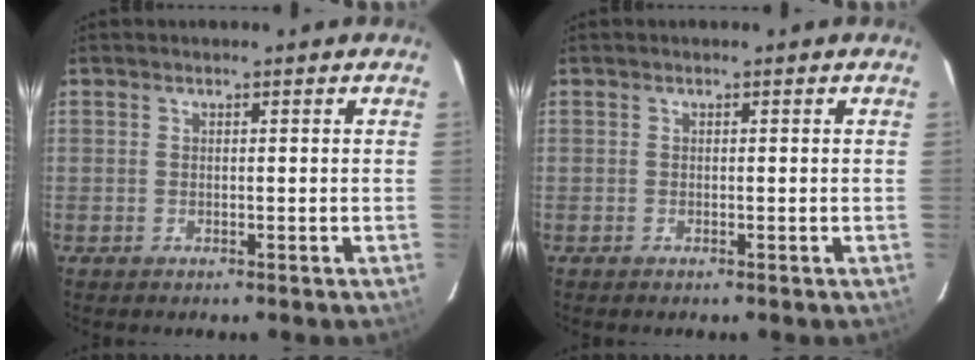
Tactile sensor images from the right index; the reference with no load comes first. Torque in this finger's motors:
{"motor_torque": [0.01, -0.05, -0.05, -0.01]}